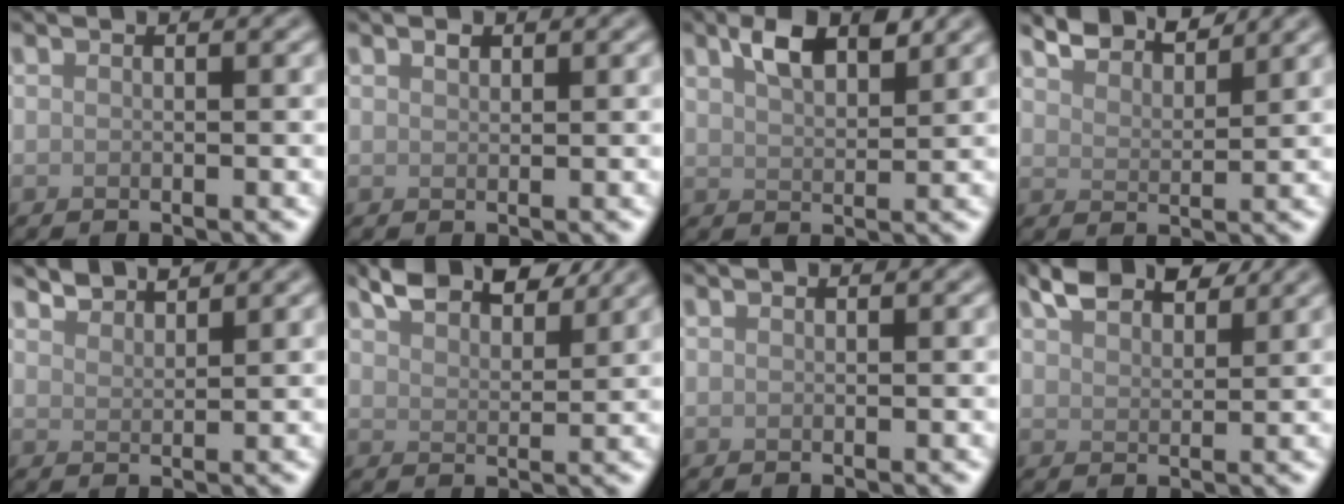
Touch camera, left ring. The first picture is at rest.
{"total": 0.7, "force": [0.5, 0.3, 0.2], "torque": [-0.006, -0.001, 0.011]}
{"total": 4.0, "force": [2.3, 1.7, 2.7], "torque": [-0.051, 0.006, 0.041]}
{"total": 4.0, "force": [3.9, 0.5, 1.1], "torque": [-0.026, 0.004, 0.063]}
{"total": 2.3, "force": [2.3, 0.2, 0.3], "torque": [-0.004, 0.001, 0.041]}
{"total": 5.1, "force": [4.1, 1.8, 2.5], "torque": [-0.044, 0.008, 0.072]}
{"total": 0.0}
{"total": 4.7, "force": [3.5, 1.9, 2.5], "torque": [-0.044, 0.010, 0.063]}